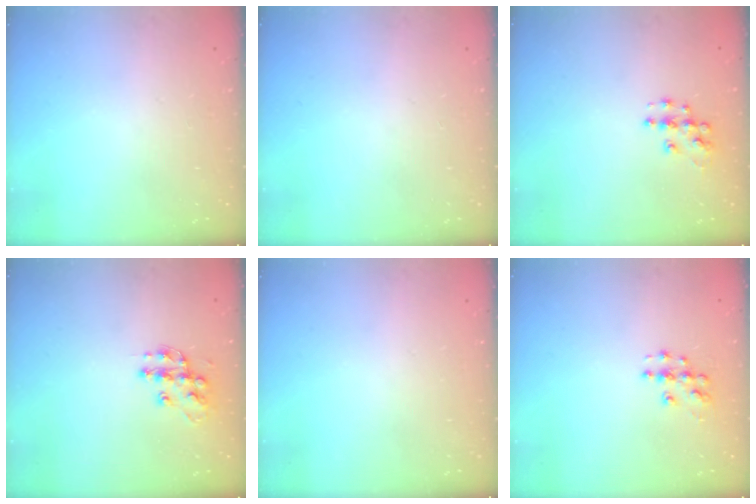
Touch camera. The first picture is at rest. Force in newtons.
{"total": 0.0}
{"total": 7.5, "press": 7.5, "slide": 0.4}
{"total": 11.8, "press": 11.8, "slide": 0.6}
{"total": 0.0}
{"total": 6.6, "press": 6.6, "slide": 0.3}